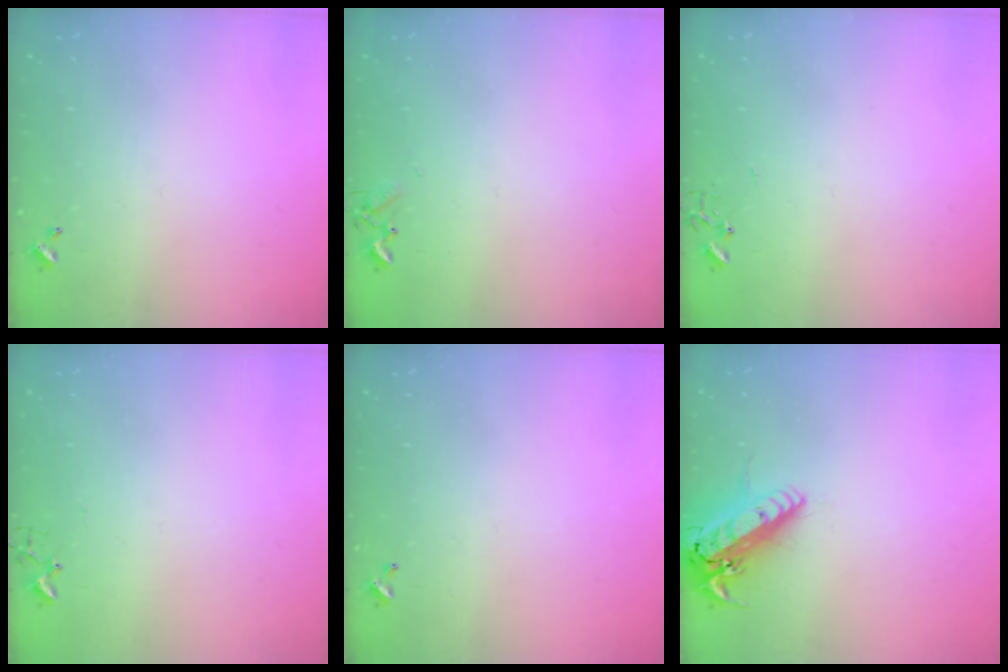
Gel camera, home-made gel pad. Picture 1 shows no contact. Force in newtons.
{"total": 4.5, "press": 4.5, "slide": 0.5}
{"total": 0.0}
{"total": 4.0, "press": 3.9, "slide": 0.4}
{"total": 0.0}
{"total": 16.5, "press": 16.3, "slide": 3.0}